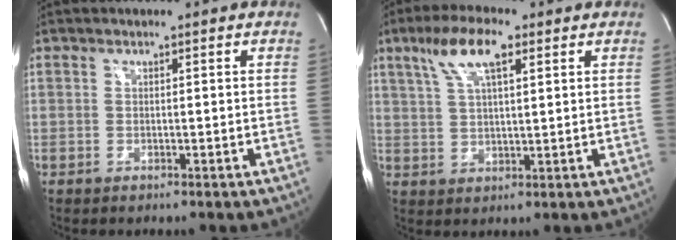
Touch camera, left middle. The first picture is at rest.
{"total": 8.3, "force": [4.3, 2.1, 6.7], "torque": [-0.138, 0.021, 0.083]}